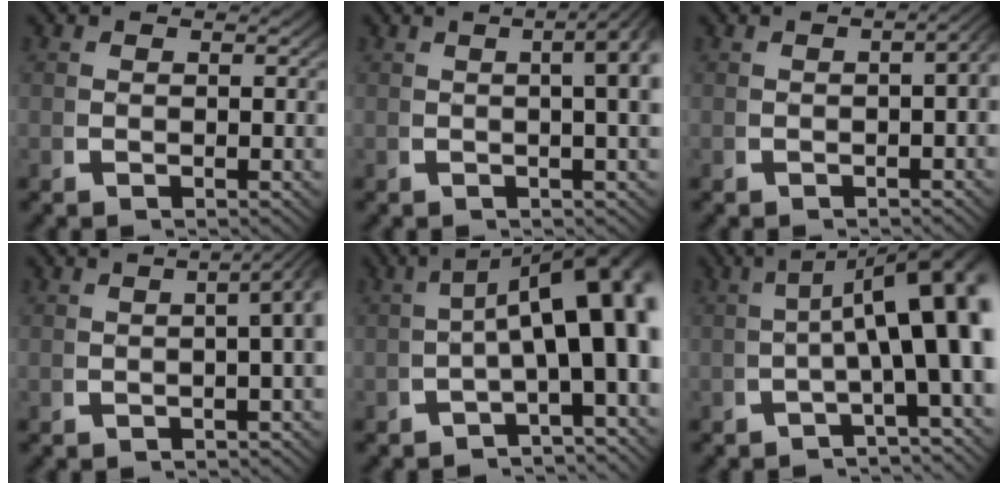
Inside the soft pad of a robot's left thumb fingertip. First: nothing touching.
{"total": 8.1, "force": [2.7, 3.9, 6.6], "torque": [-0.054, 0.040, 0.016]}
{"total": 4.6, "force": [-0.2, 2.3, 4.0], "torque": [-0.038, 0.022, -0.011]}
{"total": 6.5, "force": [1.4, 3.3, 5.4], "torque": [-0.050, 0.034, 0.004]}
{"total": 12.5, "force": [-0.7, 6.3, 10.8], "torque": [-0.128, -0.011, -0.016]}
{"total": 12.7, "force": [0.8, 5.9, 11.2], "torque": [-0.129, 0.013, -0.005]}